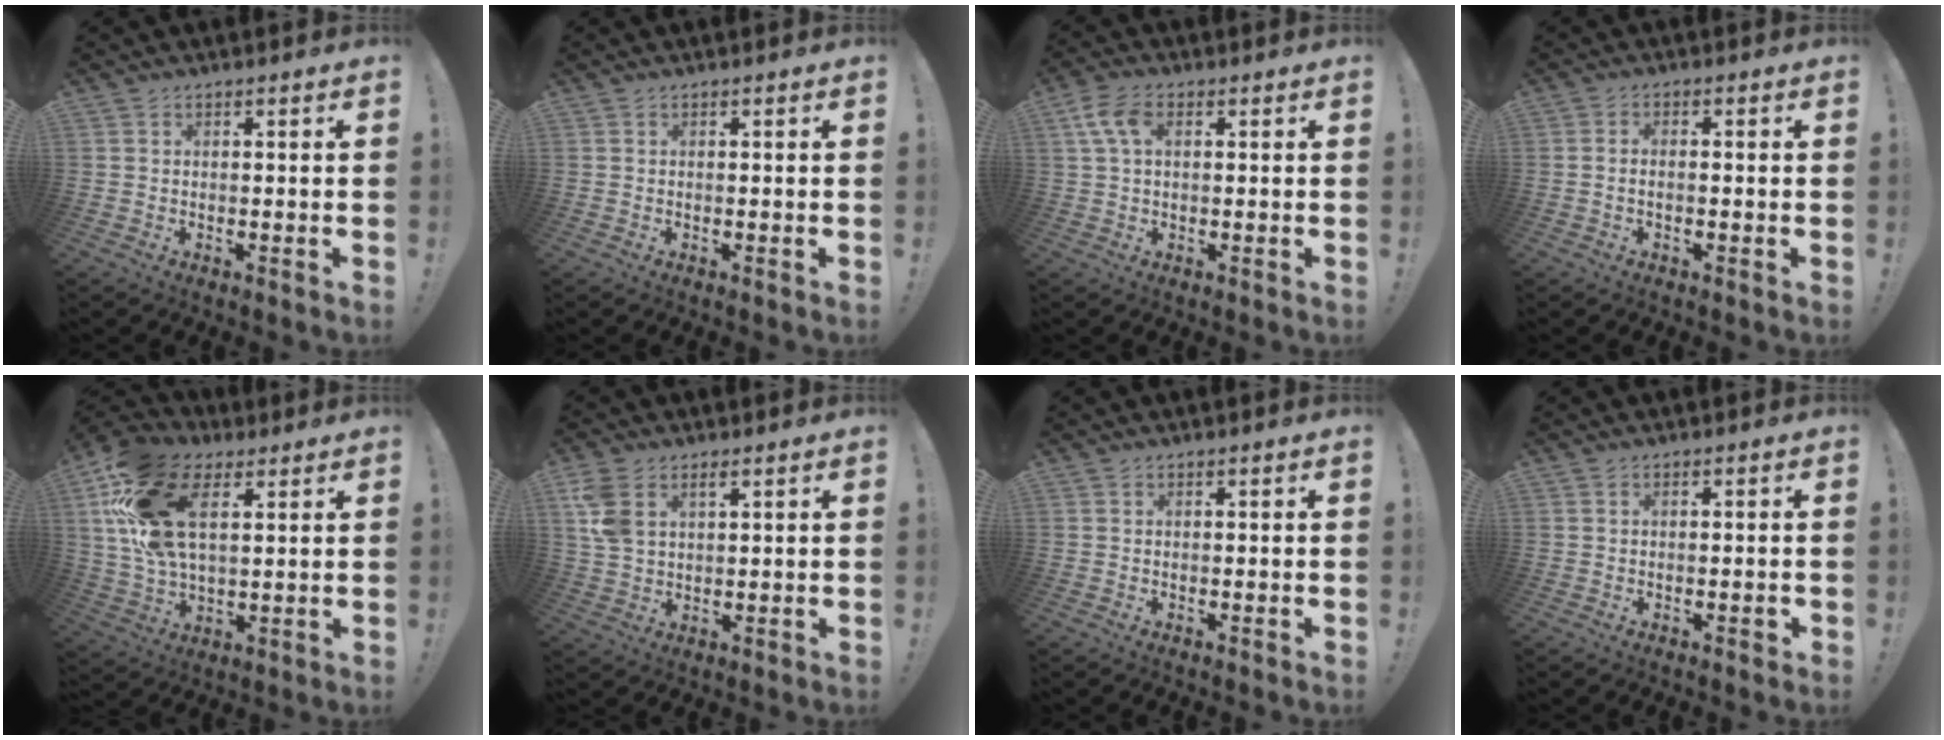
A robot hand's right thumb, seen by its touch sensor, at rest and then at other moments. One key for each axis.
{"total": 0.0}
{"total": 7.2, "fx": 2.1, "fy": 4.2, "fz": 5.5, "tx": -0.115, "ty": 0.011, "tz": 0.044}
{"total": 1.6, "fx": -0.9, "fy": 0.5, "fz": 1.2, "tx": -0.028, "ty": 0.005, "tz": -0.014}
{"total": 20.8, "fx": 7.9, "fy": 11.8, "fz": 15.2, "tx": -0.305, "ty": -0.016, "tz": 0.143}
{"total": 7.2, "fx": 3.5, "fy": 4.2, "fz": 4.6, "tx": -0.095, "ty": -0.009, "tz": 0.064}
{"total": 0.0}
{"total": 1.2, "fx": -0.7, "fy": 0.3, "fz": 0.9, "tx": -0.018, "ty": 0.005, "tz": -0.011}